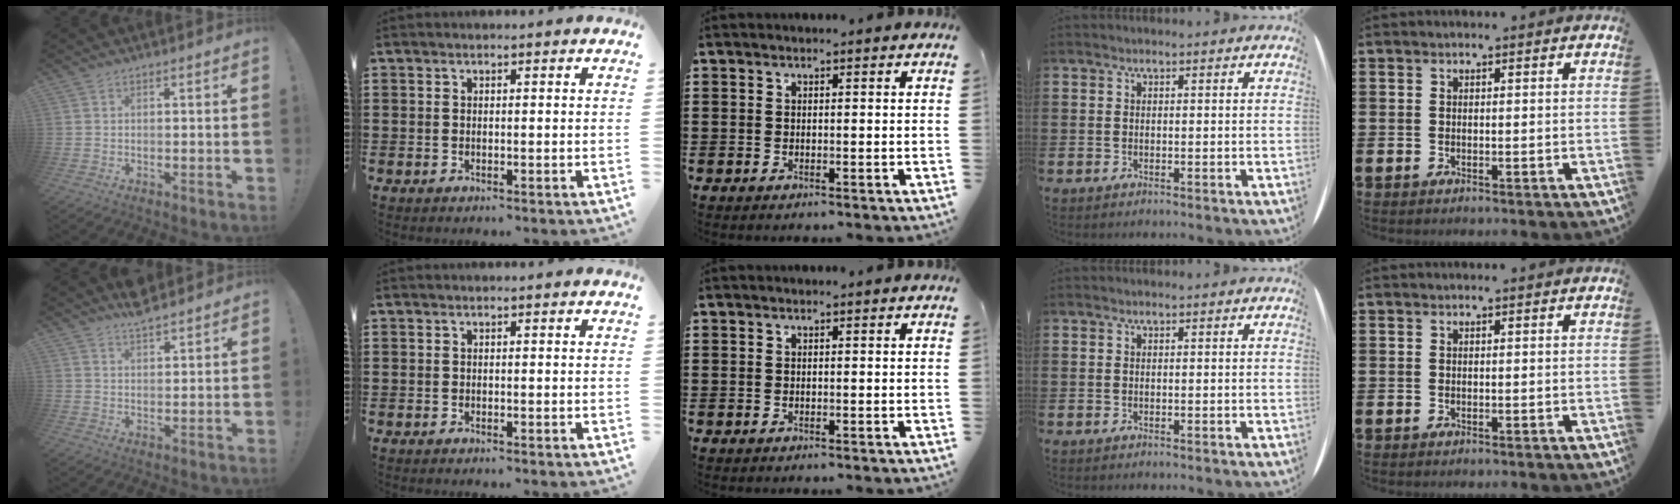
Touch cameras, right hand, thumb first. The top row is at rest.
{"thumb": {"total": 5.4, "force": [5.0, 1.4, 1.6], "torque": [-0.017, -0.029, 0.090]}}